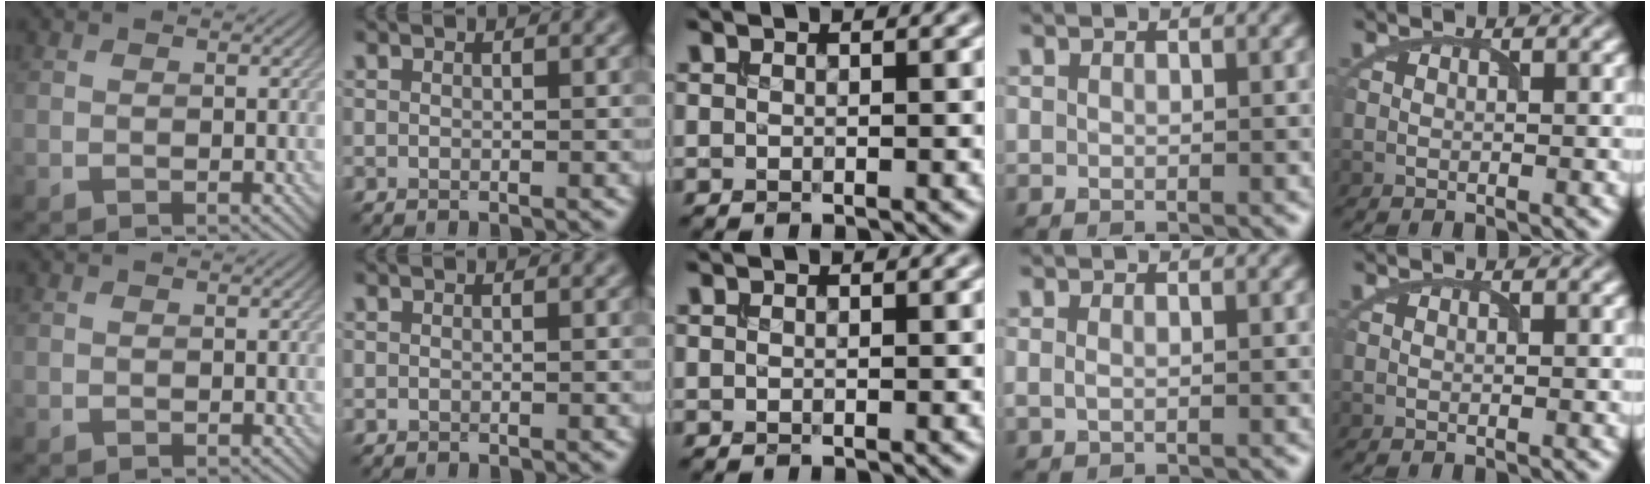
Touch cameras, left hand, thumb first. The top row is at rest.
{"ring": {"total": 0.7, "force": [0.1, 0.3, 0.6], "torque": [-0.015, -0.001, 0.001]}}